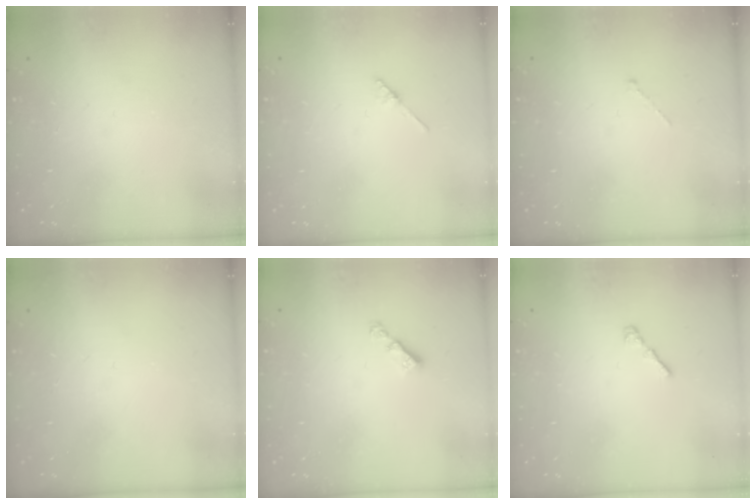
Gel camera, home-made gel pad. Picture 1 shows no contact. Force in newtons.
{"total": 2.1, "press": 2.1, "slide": 0.1}
{"total": 0.0}
{"total": 0.0}
{"total": 3.3, "press": 3.3, "slide": 0.4}
{"total": 2.2, "press": 2.1, "slide": 0.6}